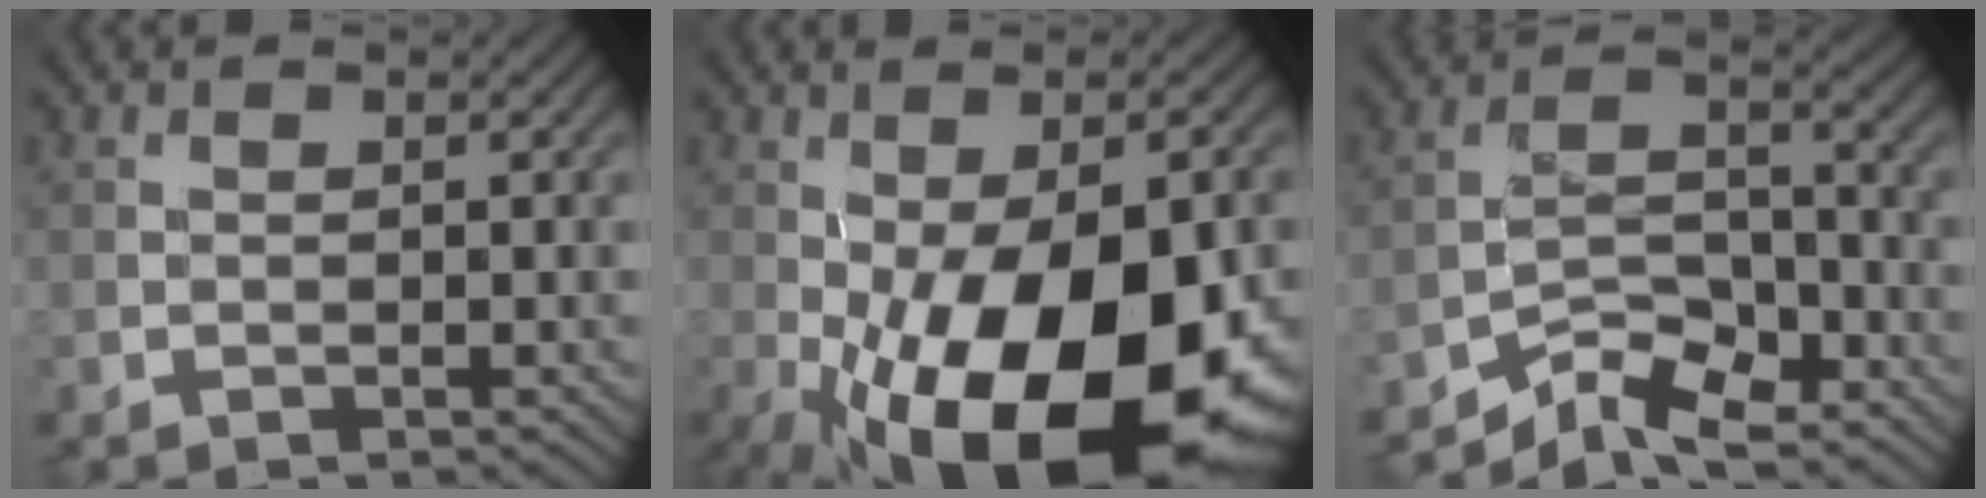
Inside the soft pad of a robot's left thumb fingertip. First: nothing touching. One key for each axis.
{"total": 21.3, "fx": -7.7, "fy": 10.2, "fz": 17.0, "tx": -0.286, "ty": -0.041, "tz": -0.092}
{"total": 7.7, "fx": -6.6, "fy": 2.3, "fz": 3.3, "tx": -0.050, "ty": 0.008, "tz": -0.134}